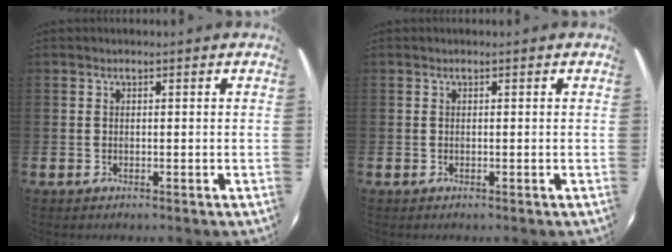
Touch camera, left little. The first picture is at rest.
{"total": 0.0}